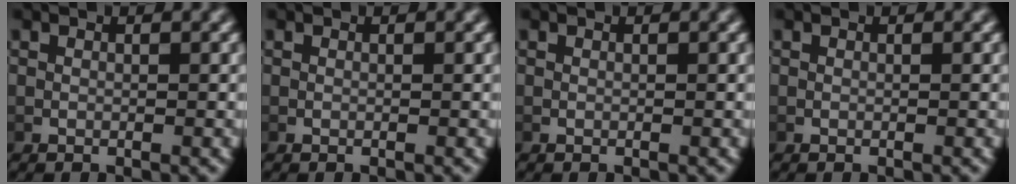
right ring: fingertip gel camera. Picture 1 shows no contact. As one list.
[{"total": 0.0}, {"total": 0.0}, {"total": 0.0}]